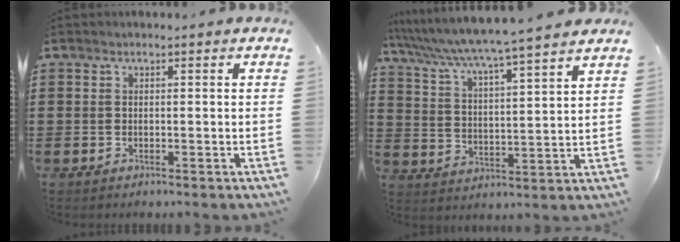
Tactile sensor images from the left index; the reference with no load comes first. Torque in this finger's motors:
{"motor_torque": [2.14, 0.00, 1.05, 0.21]}